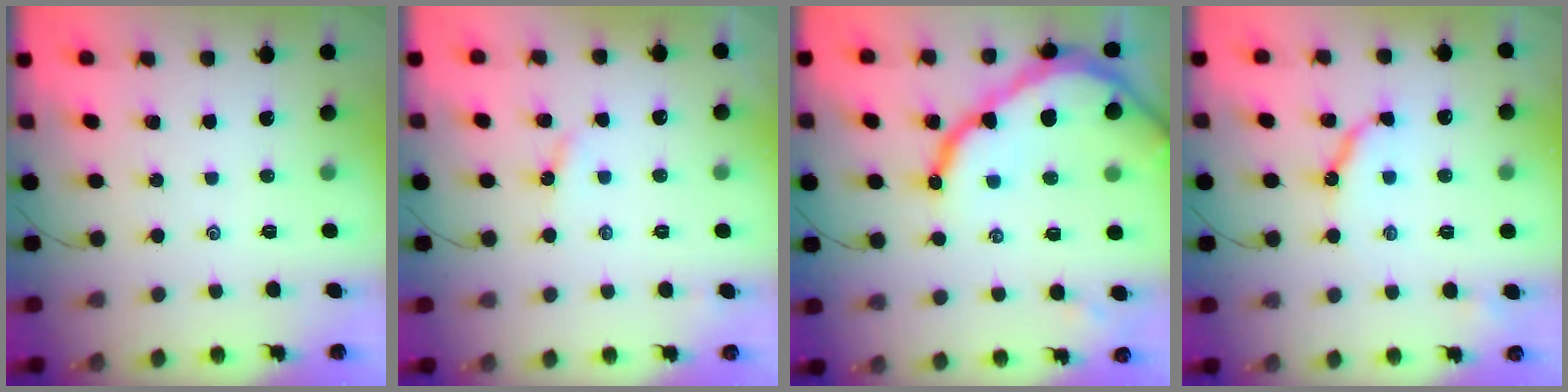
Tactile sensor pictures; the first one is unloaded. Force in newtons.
{"total": 3.4, "press": 3.4, "slide": 0.5}
{"total": 19.6, "press": 19.6, "slide": 1.6}
{"total": 8.5, "press": 8.5, "slide": 0.6}